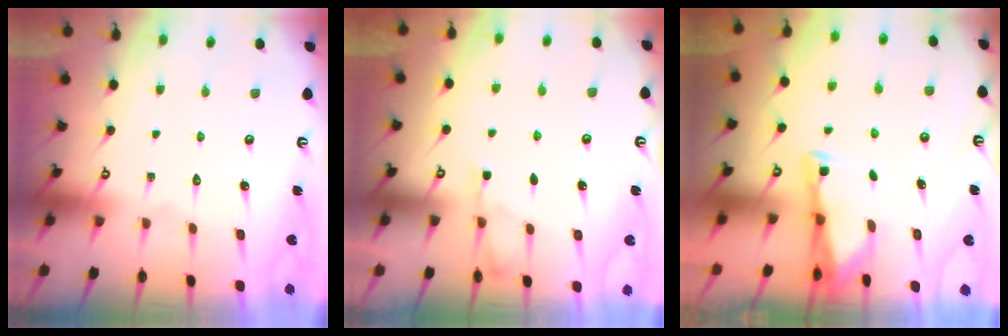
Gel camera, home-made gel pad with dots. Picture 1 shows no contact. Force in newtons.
{"total": 4.3, "press": 4.3, "slide": 0.5}
{"total": 2.7, "press": 2.6, "slide": 0.2}